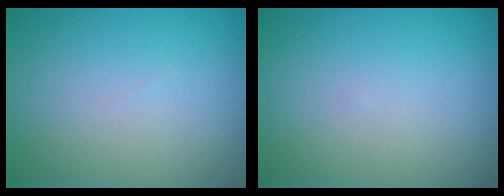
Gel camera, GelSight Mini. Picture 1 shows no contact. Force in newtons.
{"total": 0.0}